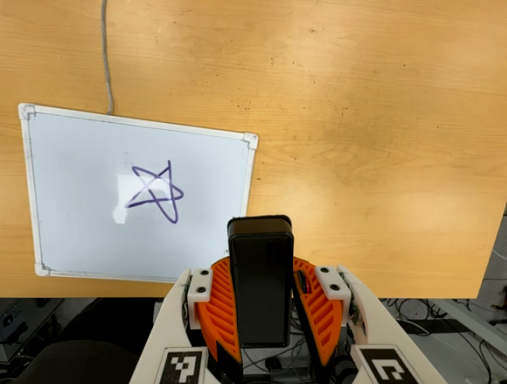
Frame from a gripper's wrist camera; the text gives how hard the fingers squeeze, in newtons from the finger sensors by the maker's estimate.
{"total": 8.7, "left": 8.0, "right": 9.4}